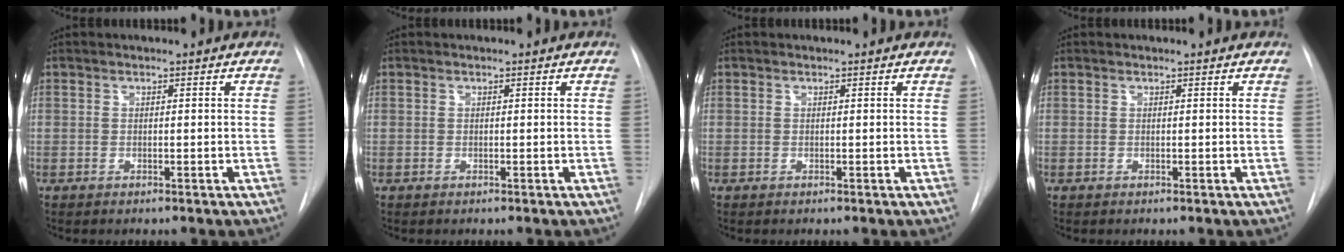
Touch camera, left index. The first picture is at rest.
{"total": 0.0}
{"total": 0.0}
{"total": 0.0}